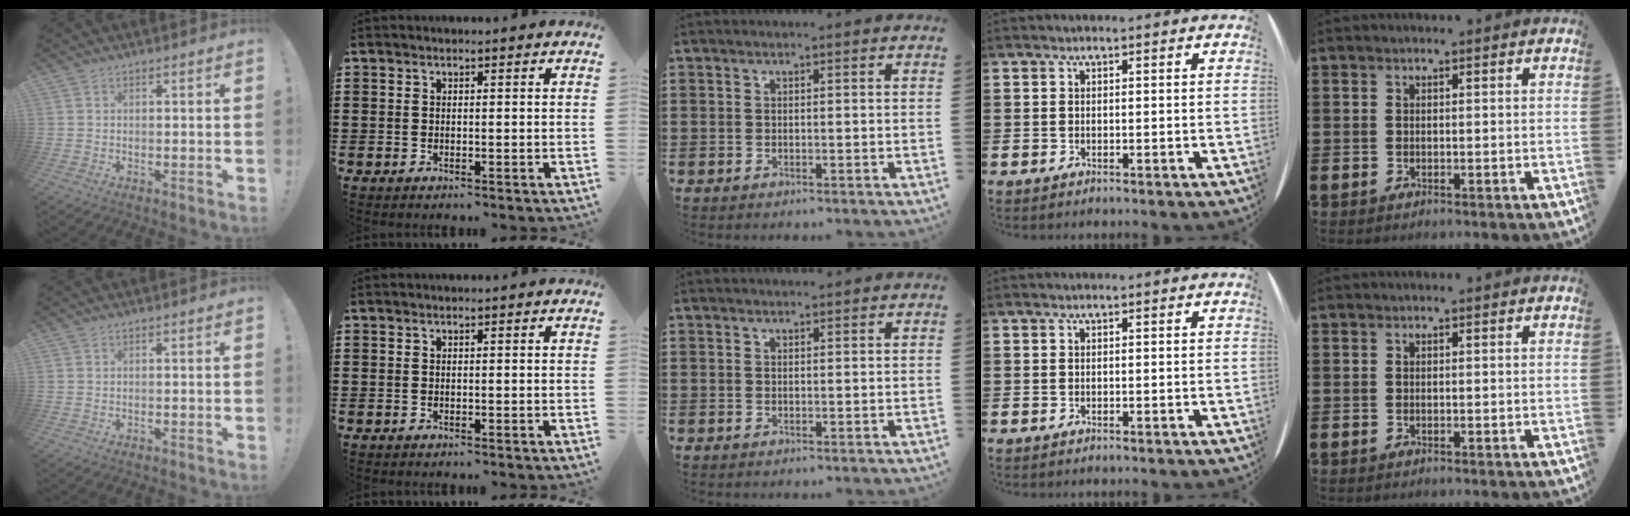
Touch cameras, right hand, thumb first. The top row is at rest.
{"middle": {"total": 0.6, "force": [0.6, 0.3, 0.0], "torque": [-0.002, 0.000, 0.011]}}